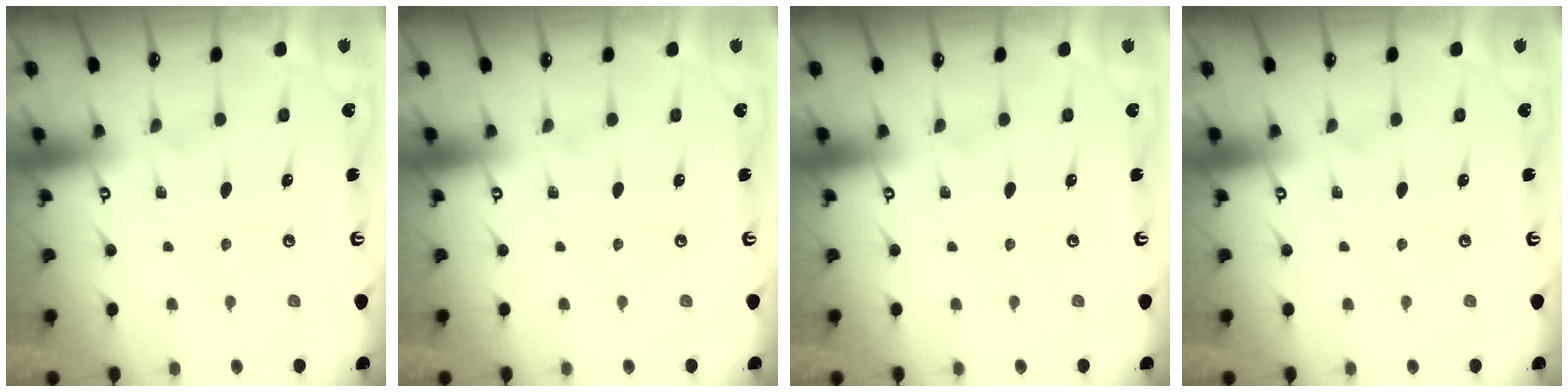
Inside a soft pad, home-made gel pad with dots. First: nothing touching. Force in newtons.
{"total": 0.0}
{"total": 0.0}
{"total": 0.0}